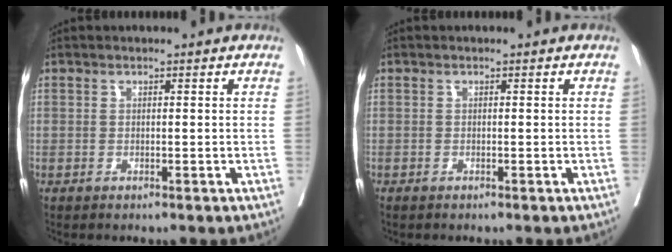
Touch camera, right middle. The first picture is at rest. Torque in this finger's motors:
{"motor_torque": [0.96, -1.02, 0.27, 0.08]}